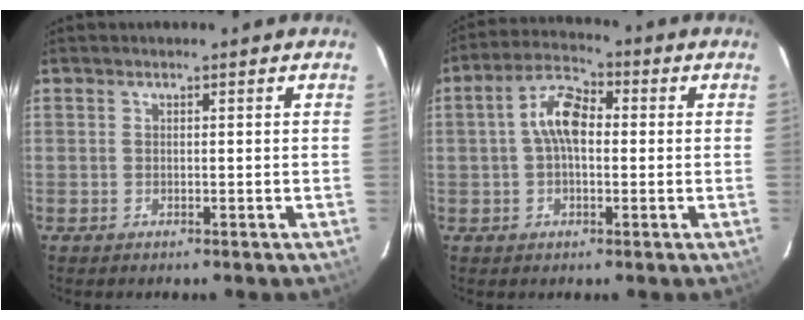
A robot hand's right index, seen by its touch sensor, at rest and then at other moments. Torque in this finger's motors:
{"motor_torque": [0.41, -0.10, 0.50, 0.15]}